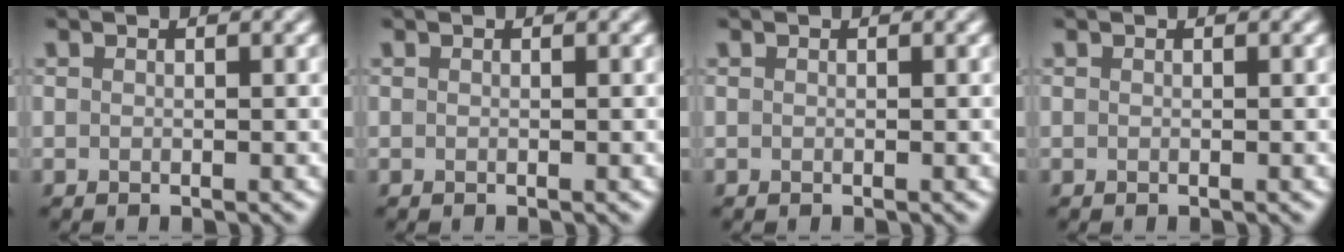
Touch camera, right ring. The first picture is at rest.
{"total": 0.0}
{"total": 0.0}
{"total": 0.0}